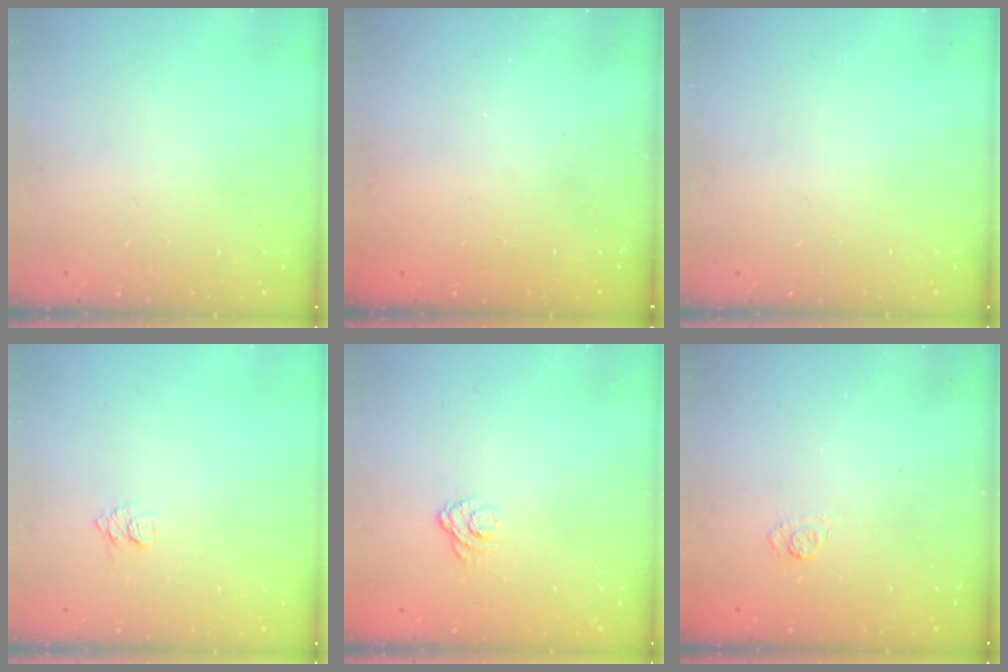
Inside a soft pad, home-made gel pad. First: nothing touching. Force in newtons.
{"total": 2.3, "press": 2.2, "slide": 0.8}
{"total": 0.0}
{"total": 6.4, "press": 6.4, "slide": 0.7}
{"total": 5.1, "press": 4.9, "slide": 1.3}
{"total": 2.7, "press": 2.3, "slide": 1.5}